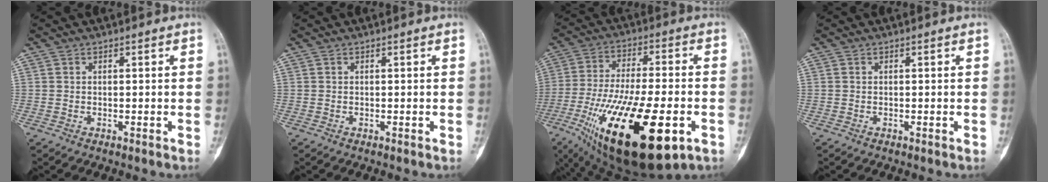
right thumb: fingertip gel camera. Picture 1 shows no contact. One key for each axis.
{"total": 0.0}
{"total": 28.1, "fx": -10.0, "fy": 10.2, "fz": 24.2, "tx": -0.441, "ty": -0.010, "tz": -0.149}
{"total": 0.0}